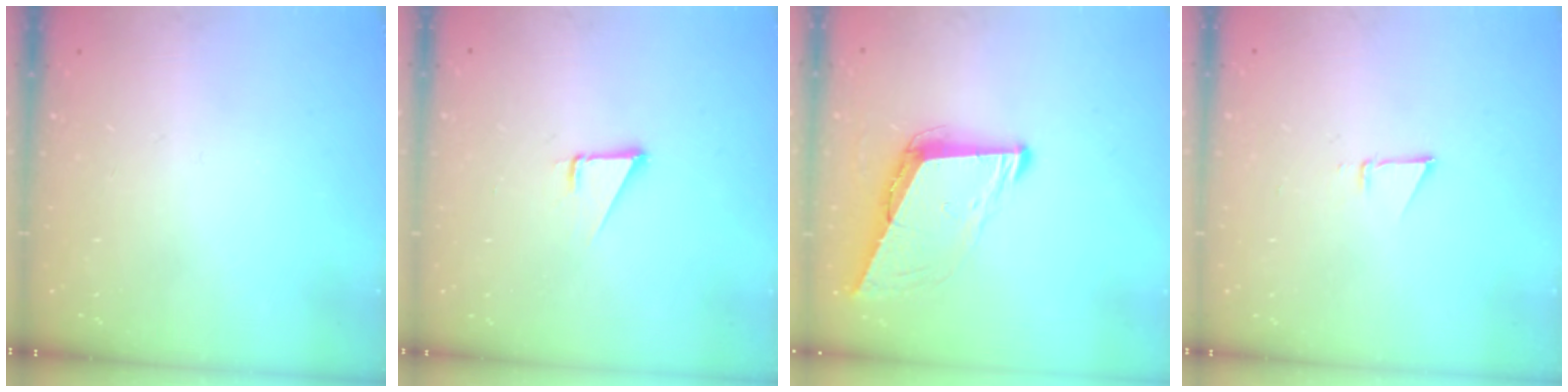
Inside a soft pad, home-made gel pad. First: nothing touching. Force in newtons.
{"total": 1.9, "press": 1.9, "slide": 0.1}
{"total": 8.3, "press": 7.8, "slide": 3.1}
{"total": 3.0, "press": 2.9, "slide": 0.8}